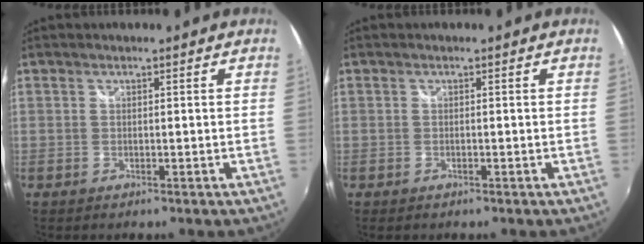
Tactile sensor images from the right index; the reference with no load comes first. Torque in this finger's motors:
{"motor_torque": [0.21, 0.15, -0.01, 0.00]}